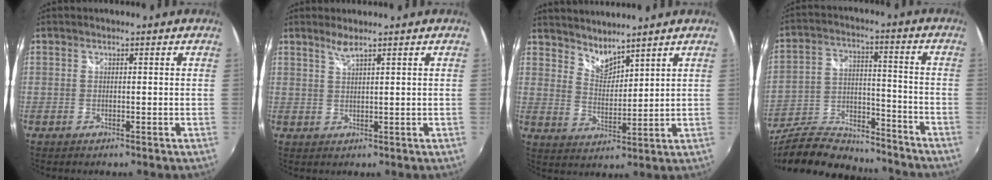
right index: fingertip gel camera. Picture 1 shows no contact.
{"total": 1.9, "force": [1.6, -0.2, 1.1], "torque": [-0.021, 0.000, 0.030]}
{"total": 5.5, "force": [5.2, 1.1, 1.6], "torque": [-0.020, -0.004, 0.096]}
{"total": 24.0, "force": [-19.9, 8.2, 10.7], "torque": [-0.223, -0.003, -0.307]}